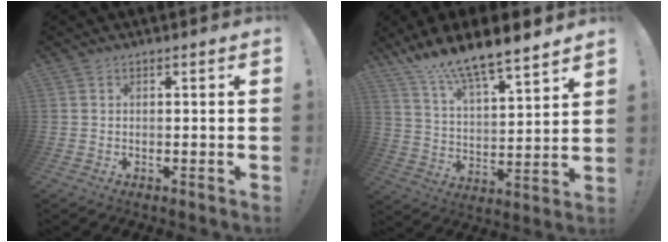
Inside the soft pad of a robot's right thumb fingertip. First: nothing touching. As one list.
[{"total": 12.1, "force": [11.1, 1.3, 4.4], "torque": [-0.096, -0.095, 0.196]}]